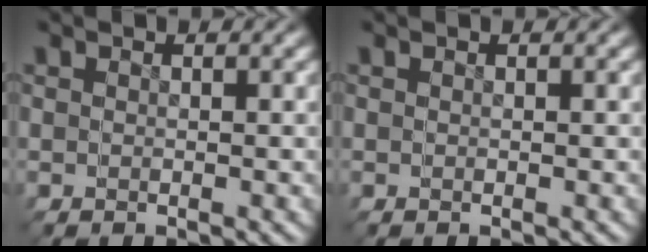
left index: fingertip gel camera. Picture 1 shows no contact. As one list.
[{"total": 0.0}]